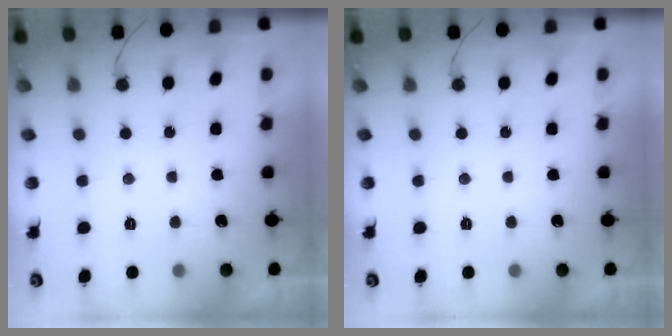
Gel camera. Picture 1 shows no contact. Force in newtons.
{"total": 0.0}